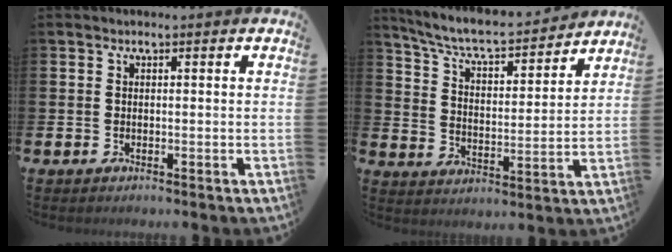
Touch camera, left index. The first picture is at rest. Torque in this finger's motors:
{"motor_torque": [0.84, -0.80, 0.38, 0.13]}